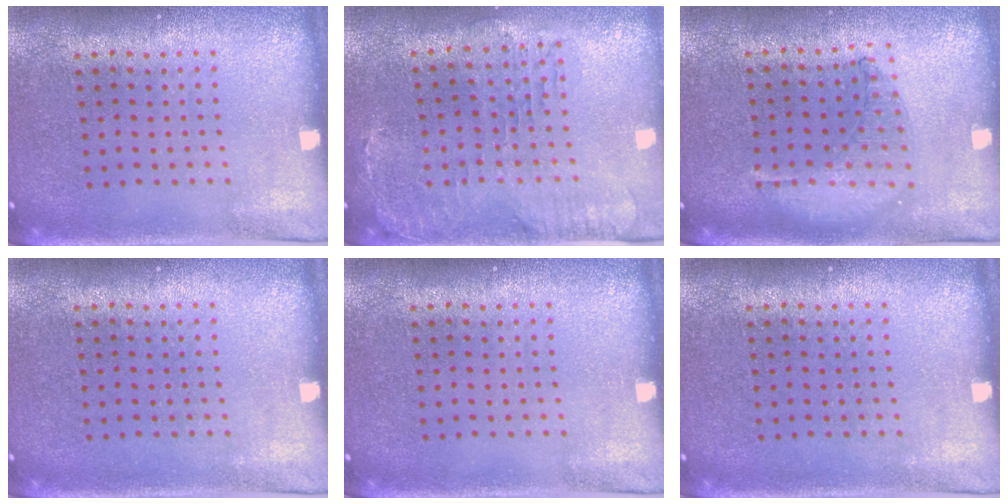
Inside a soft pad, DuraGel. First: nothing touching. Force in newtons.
{"total": 0.6, "press": 0.5, "slide": 0.3}
{"total": 0.9, "press": 0.9, "slide": 0.3}
{"total": 0.0}
{"total": 0.0}
{"total": 0.0}